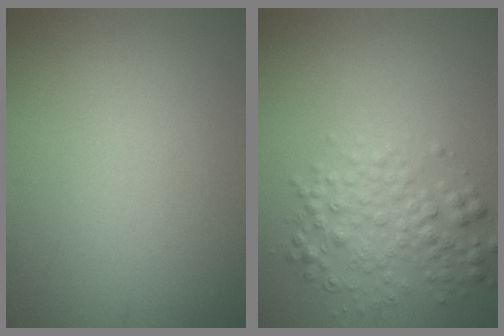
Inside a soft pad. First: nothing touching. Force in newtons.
{"total": 3.5, "press": 3.5, "slide": 0.0}